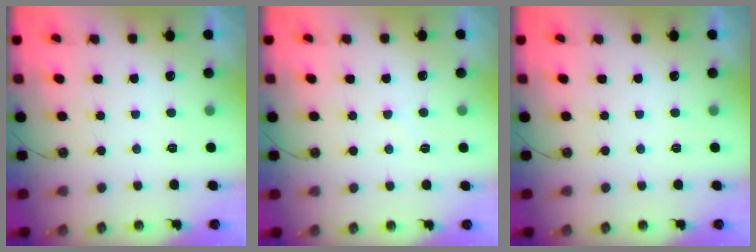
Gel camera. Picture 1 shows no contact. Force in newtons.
{"total": 3.7, "press": 3.7, "slide": 0.5}
{"total": 0.0}